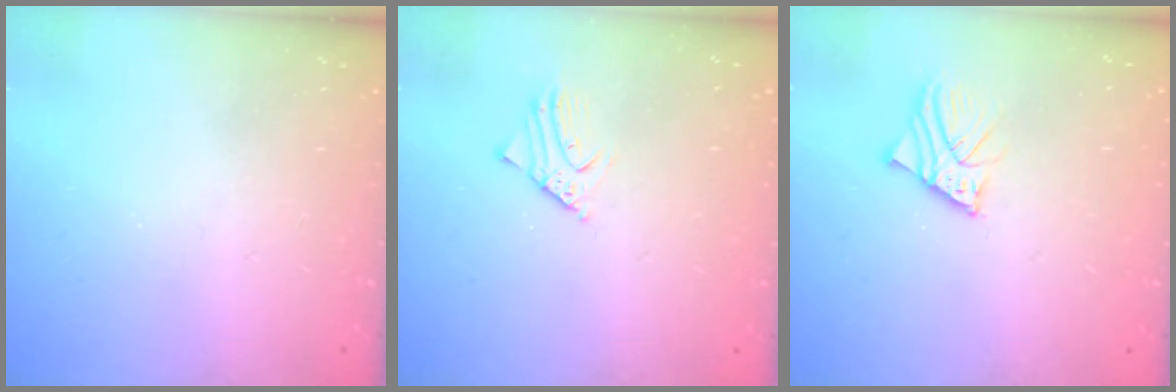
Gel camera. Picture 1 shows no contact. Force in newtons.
{"total": 2.7, "press": 2.6, "slide": 0.2}
{"total": 3.9, "press": 3.9, "slide": 0.5}